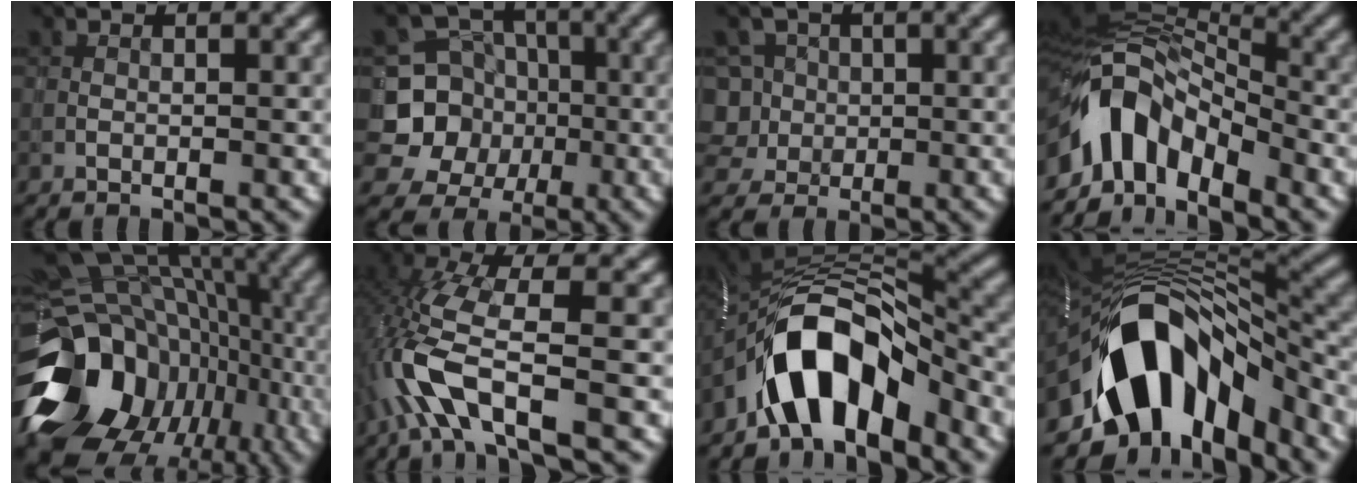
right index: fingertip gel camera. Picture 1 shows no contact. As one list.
[{"total": 7.2, "force": [-0.9, 6.9, 1.9], "torque": [-0.032, -0.004, -0.045]}, {"total": 7.1, "force": [-0.4, 6.5, 2.7], "torque": [-0.057, 0.032, -0.030]}, {"total": 9.3, "force": [-4.3, 5.6, 6.0], "torque": [-0.101, 0.005, -0.083]}, {"total": 18.7, "force": [-5.4, 14.6, 10.2], "torque": [-0.174, -0.003, -0.064]}, {"total": 7.4, "force": [-2.8, 2.1, 6.5], "torque": [-0.158, 0.002, -0.065]}, {"total": 10.1, "force": [-5.5, 4.6, 7.1], "torque": [-0.111, 0.015, -0.101]}, {"total": 12.0, "force": [-6.1, 6.9, 7.8], "torque": [-0.120, 0.008, -0.101]}]